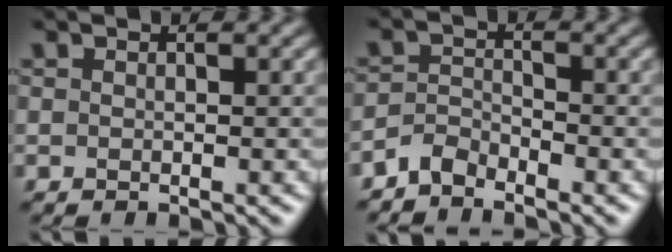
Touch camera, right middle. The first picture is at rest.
{"total": 2.2, "force": [-2.0, 0.7, 0.5], "torque": [-0.011, 0.006, -0.047]}